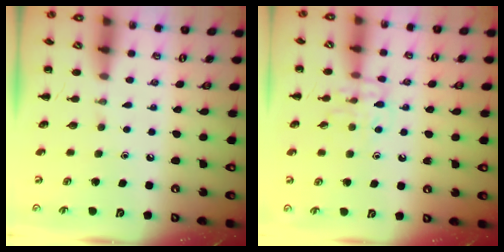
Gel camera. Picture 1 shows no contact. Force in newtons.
{"total": 8.4, "press": 8.4, "slide": 0.4}